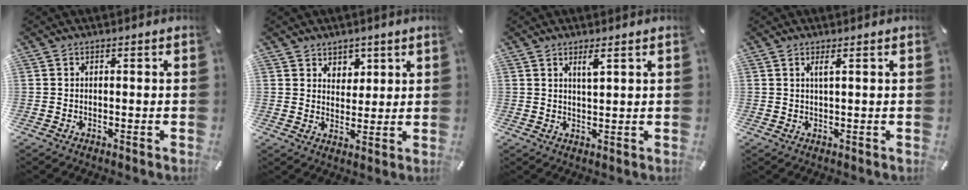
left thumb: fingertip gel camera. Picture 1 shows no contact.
{"total": 4.6, "force": [2.9, 3.6, 0.1], "torque": [0.007, -0.013, 0.048]}
{"total": 2.7, "force": [1.7, 0.4, 2.1], "torque": [-0.036, -0.002, 0.028]}
{"total": 1.8, "force": [0.7, 0.1, 1.6], "torque": [-0.034, 0.000, 0.011]}